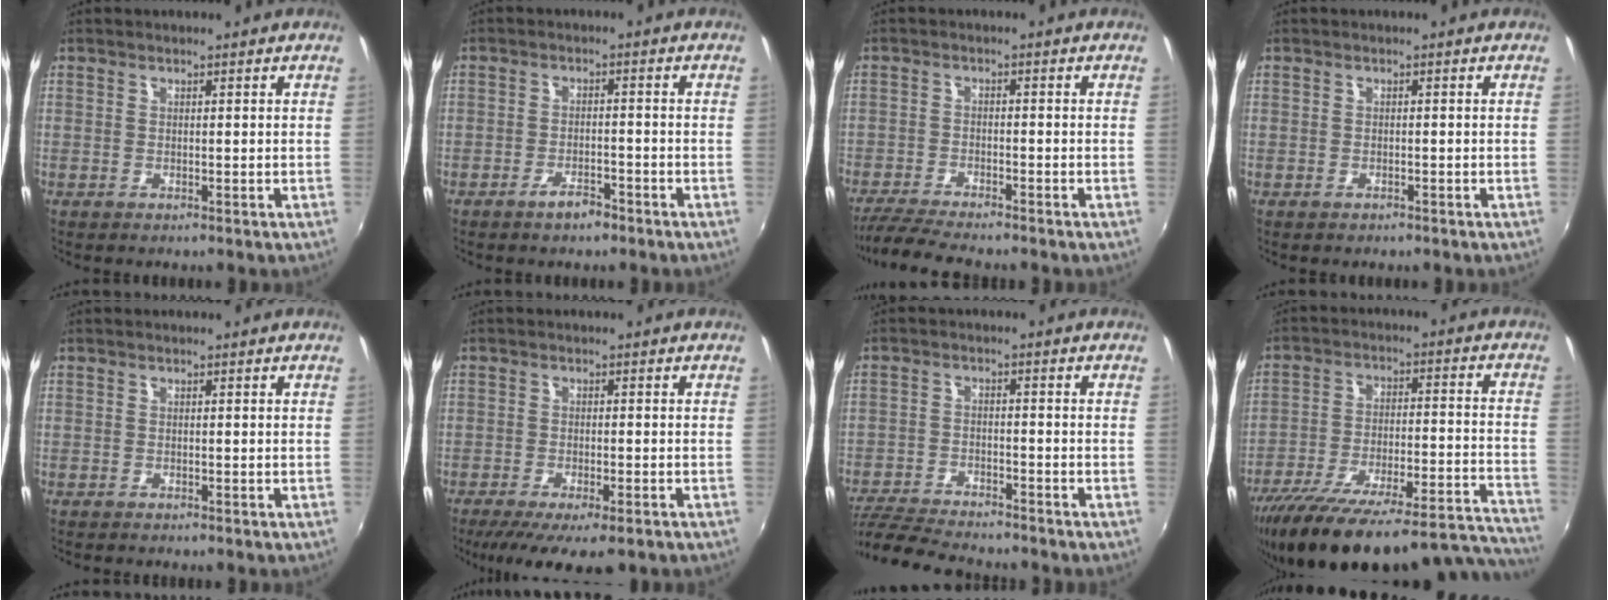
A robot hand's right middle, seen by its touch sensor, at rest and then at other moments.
{"total": 3.5, "force": [-2.6, 1.2, 1.8], "torque": [-0.042, 0.000, -0.042]}
{"total": 8.3, "force": [-7.5, 0.6, 3.5], "torque": [-0.094, -0.022, -0.131]}
{"total": 1.0, "force": [-0.7, 0.7, 0.2], "torque": [-0.006, -0.002, -0.011]}
{"total": 0.9, "force": [-0.9, 0.2, 0.1], "torque": [-0.005, -0.005, -0.017]}
{"total": 10.1, "force": [-7.3, 2.6, 6.6], "torque": [-0.139, -0.041, -0.115]}
{"total": 13.1, "force": [-11.8, 2.5, 5.2], "torque": [-0.134, -0.022, -0.206]}
{"total": 31.5, "force": [-27.8, 4.9, 13.9], "torque": [-0.196, -0.038, -0.389]}